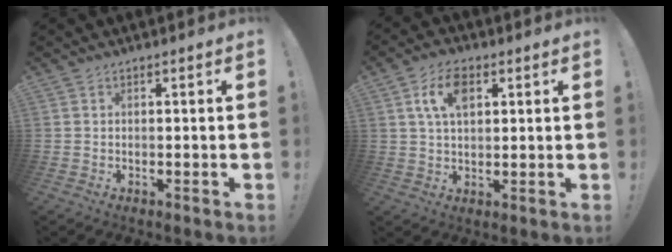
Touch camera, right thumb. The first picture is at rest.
{"total": 8.7, "force": [3.1, 5.0, 6.4], "torque": [-0.111, 0.008, 0.057]}